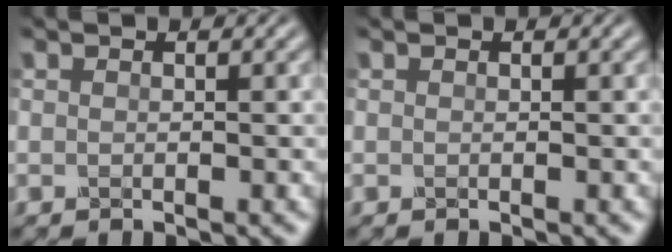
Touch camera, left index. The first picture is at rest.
{"total": 0.0}